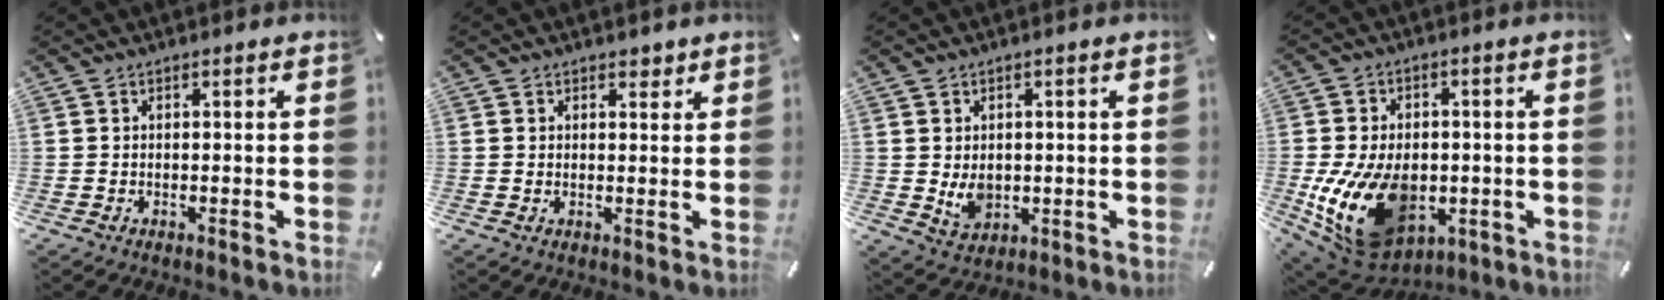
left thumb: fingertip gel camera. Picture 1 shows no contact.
{"total": 1.9, "force": [1.3, 1.3, 0.6], "torque": [0.005, -0.003, 0.019]}
{"total": 5.0, "force": [0.1, 4.1, 2.9], "torque": [-0.050, -0.005, 0.002]}
{"total": 18.7, "force": [-3.7, 12.7, 13.3], "torque": [-0.270, 0.002, -0.051]}